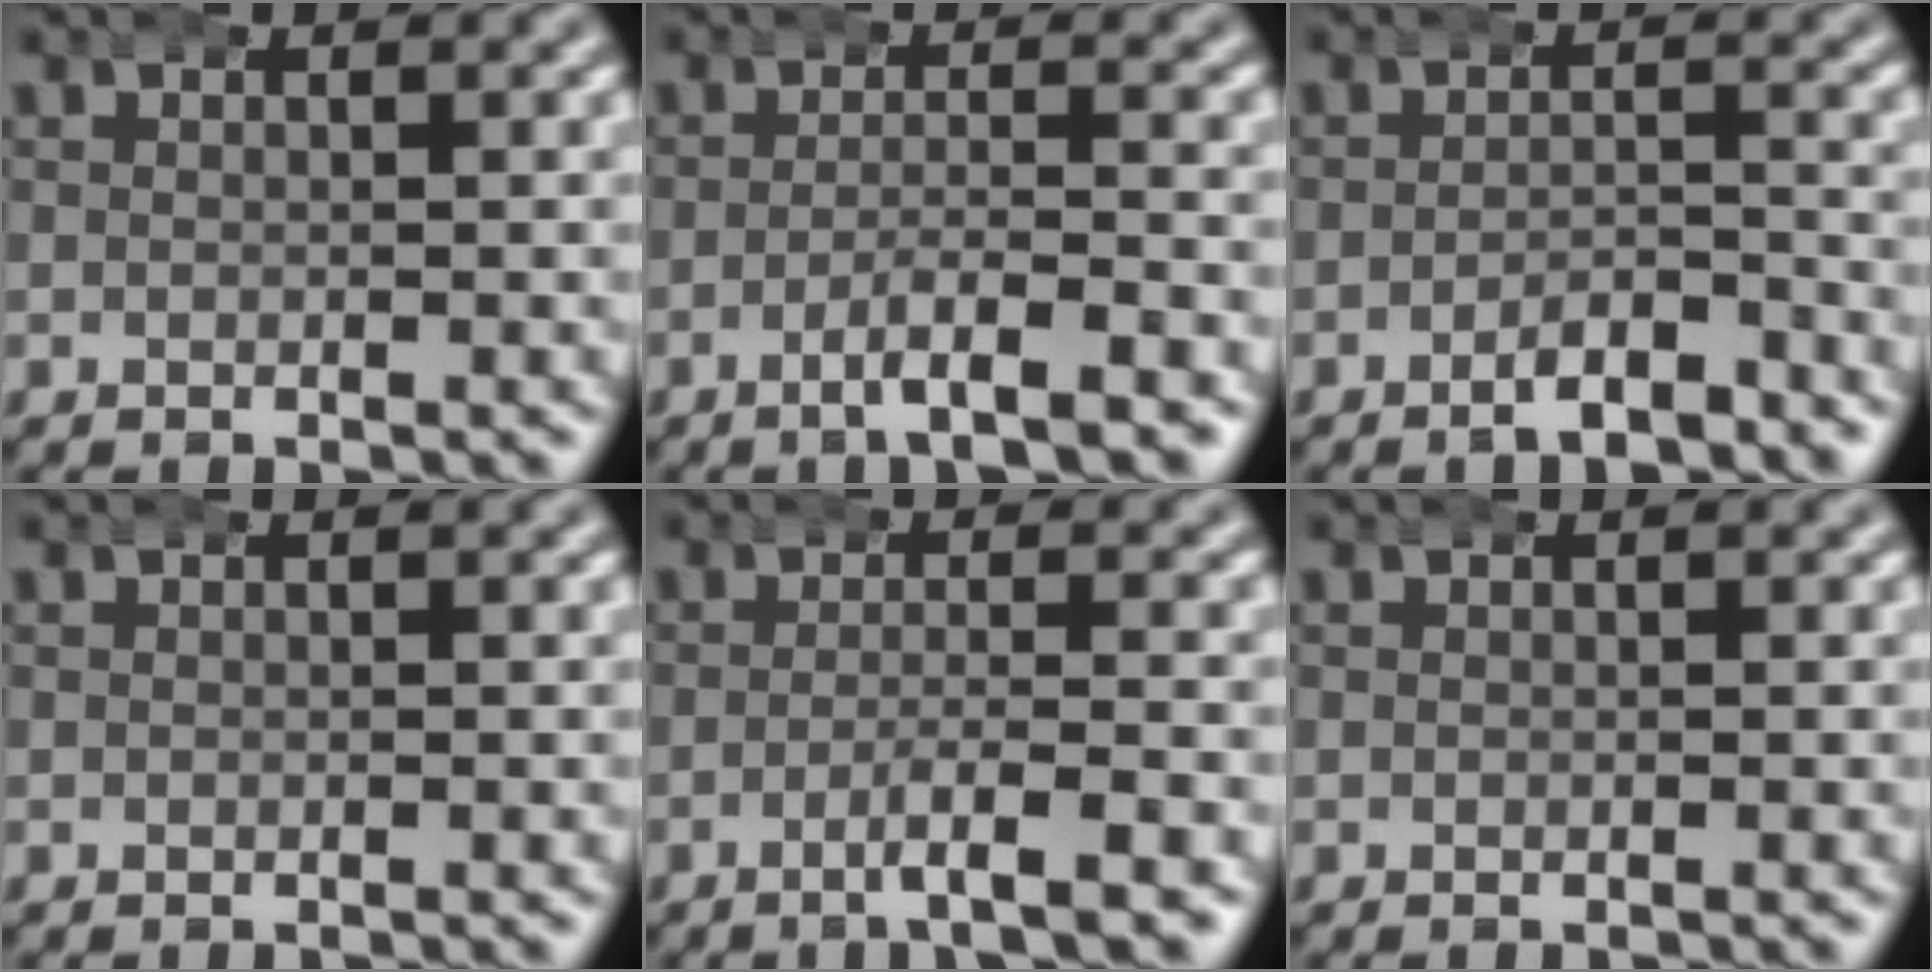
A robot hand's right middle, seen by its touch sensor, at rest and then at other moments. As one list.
[{"total": 4.3, "force": [-2.9, 0.5, 3.1], "torque": [-0.054, -0.004, -0.047]}, {"total": 4.2, "force": [-3.7, 1.0, 1.6], "torque": [-0.020, -0.008, -0.065]}, {"total": 0.0}, {"total": 3.9, "force": [-2.3, 0.1, 3.1], "torque": [-0.058, -0.006, -0.037]}, {"total": 0.0}]